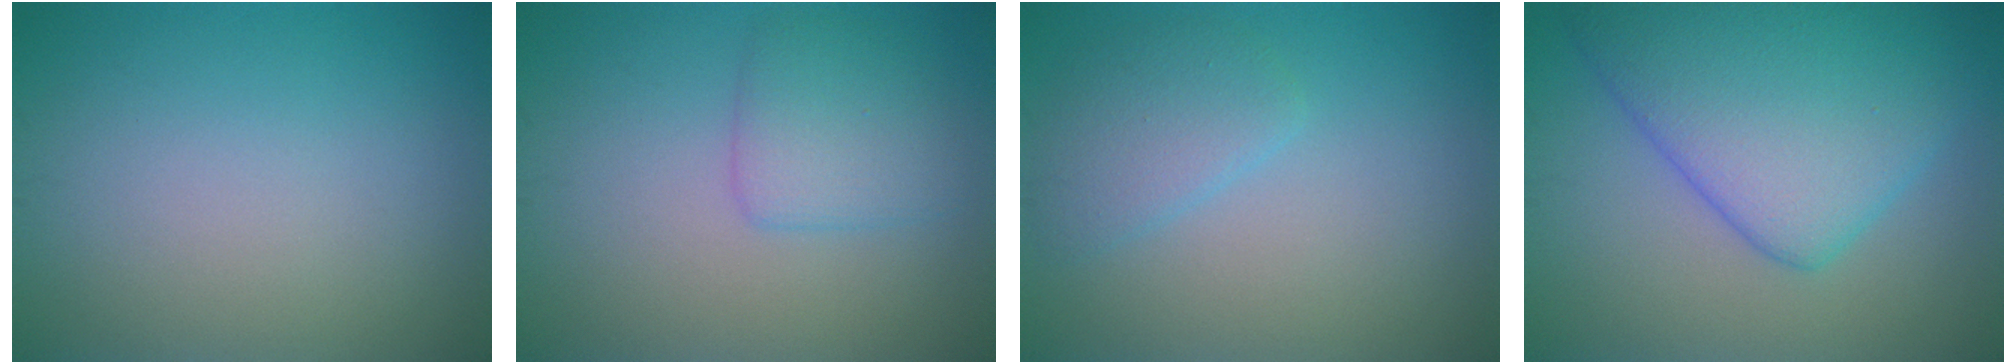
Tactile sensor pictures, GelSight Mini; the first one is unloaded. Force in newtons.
{"total": 2.8, "press": 2.8, "slide": 0.2}
{"total": 2.5, "press": 2.5, "slide": 0.3}
{"total": 9.4, "press": 9.4, "slide": 0.2}